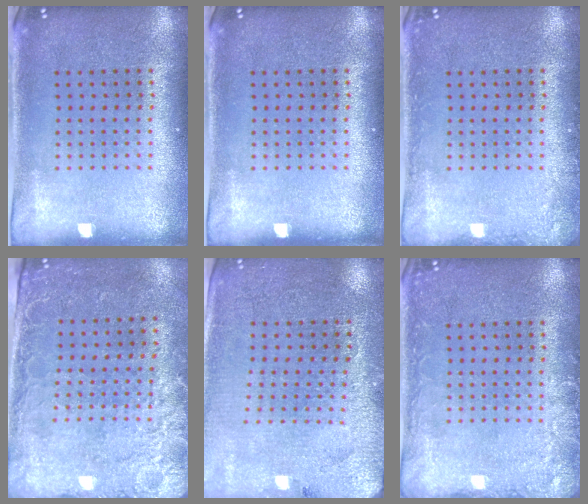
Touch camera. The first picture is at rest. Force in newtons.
{"total": 0.0}
{"total": 1.2, "press": 1.2, "slide": 0.2}
{"total": 2.6, "press": 2.3, "slide": 1.3}
{"total": 2.8, "press": 2.8, "slide": 0.5}
{"total": 2.4, "press": 2.4, "slide": 0.4}